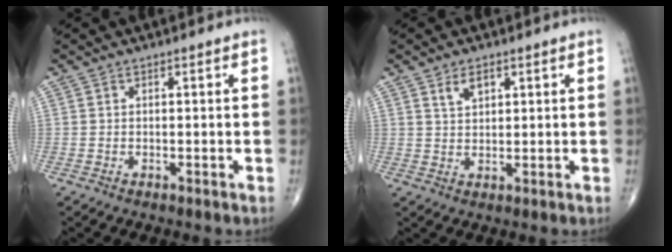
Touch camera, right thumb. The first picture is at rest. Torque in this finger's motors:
{"motor_torque": [-0.41, 0.39, 0.04, 0.22, 0.10]}